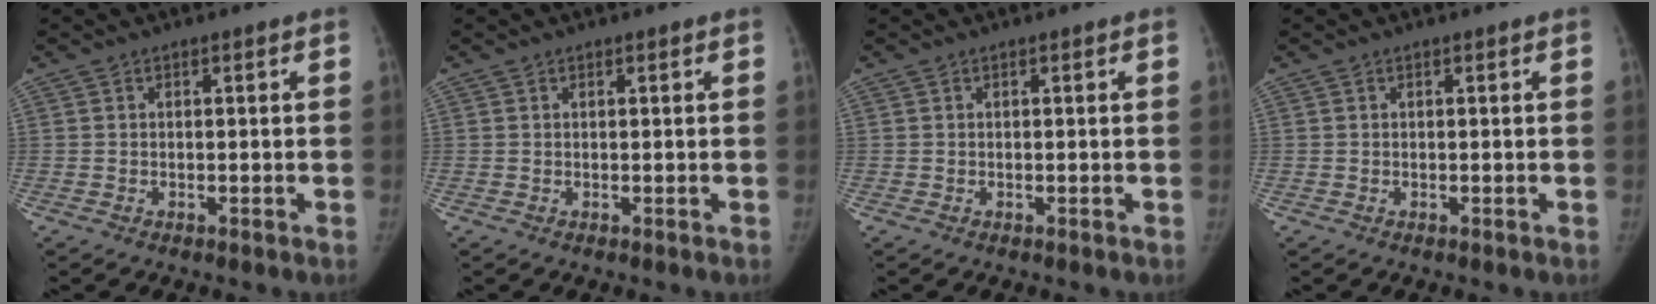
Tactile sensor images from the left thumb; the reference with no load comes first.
{"total": 0.0}
{"total": 0.0}
{"total": 0.0}